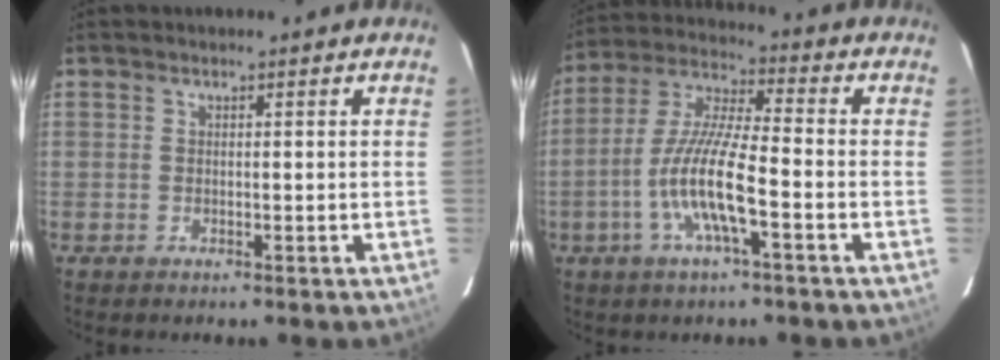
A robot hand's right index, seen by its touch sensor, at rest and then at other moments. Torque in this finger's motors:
{"motor_torque": [1.02, -0.81, 0.62, 0.21]}